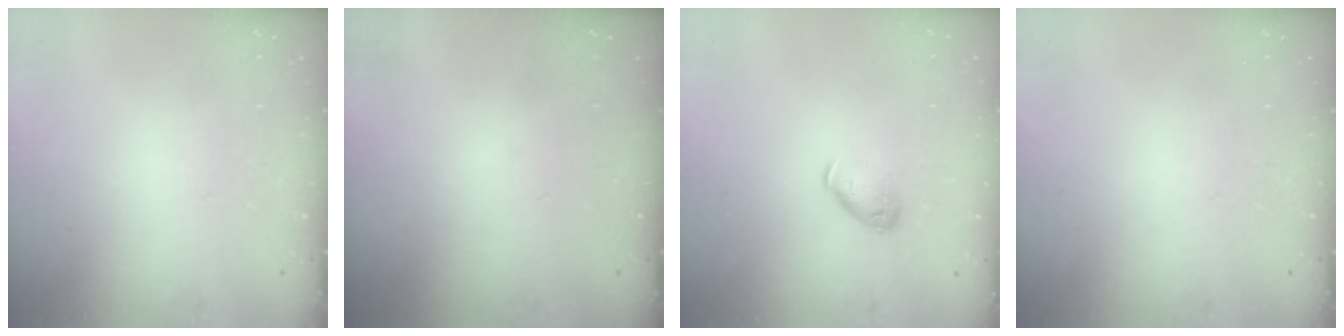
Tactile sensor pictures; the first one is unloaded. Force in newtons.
{"total": 0.0}
{"total": 6.9, "press": 6.8, "slide": 1.1}
{"total": 0.0}